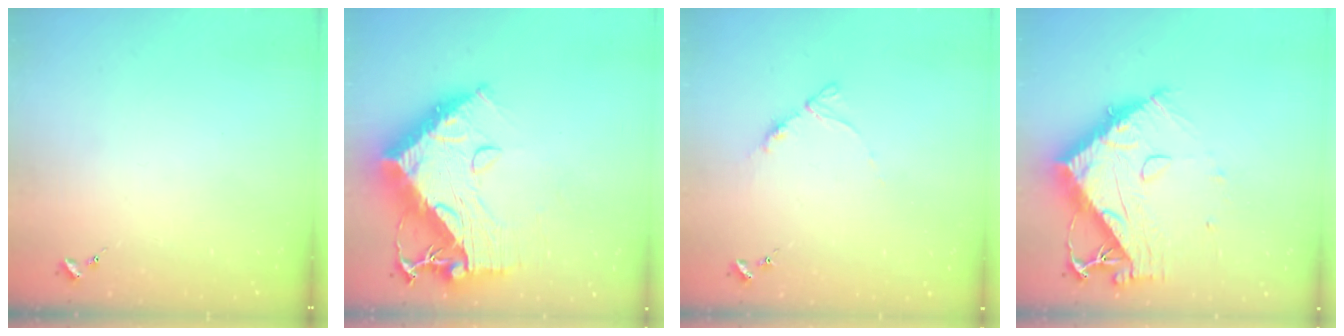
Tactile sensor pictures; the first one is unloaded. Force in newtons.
{"total": 21.2, "press": 21.1, "slide": 2.0}
{"total": 6.9, "press": 6.8, "slide": 0.7}
{"total": 14.2, "press": 14.1, "slide": 1.2}